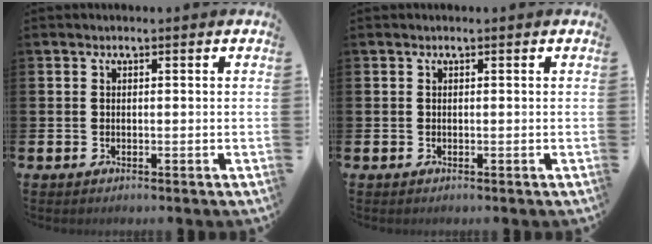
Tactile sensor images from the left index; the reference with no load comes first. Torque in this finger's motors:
{"motor_torque": [0.00, 0.00, 0.00, 0.01]}